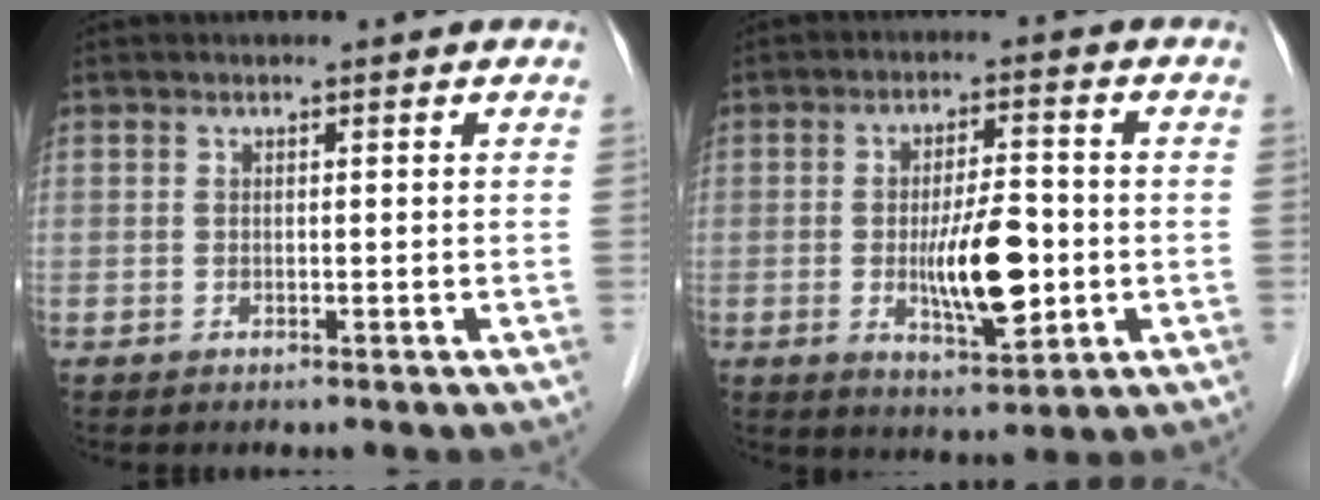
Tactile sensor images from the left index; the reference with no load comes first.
{"total": 8.7, "force": [-1.4, 2.4, 8.2], "torque": [-0.147, -0.006, -0.022]}